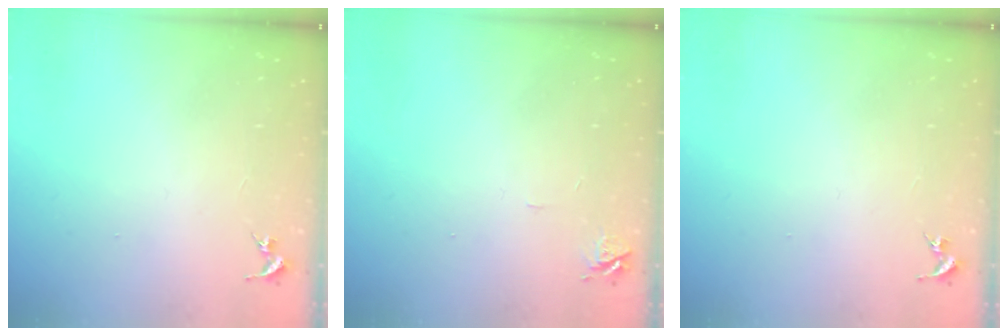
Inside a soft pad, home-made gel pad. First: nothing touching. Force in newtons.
{"total": 5.8, "press": 5.8, "slide": 0.7}
{"total": 0.0}